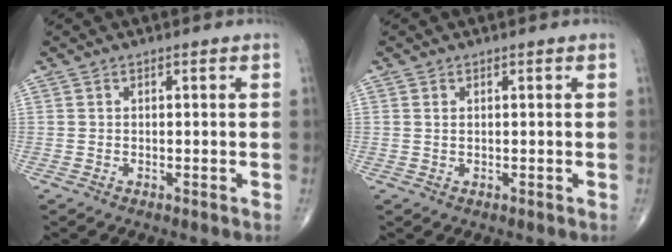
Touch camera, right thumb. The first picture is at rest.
{"total": 0.7, "force": [0.2, 0.3, 0.5], "torque": [-0.011, 0.002, 0.006]}